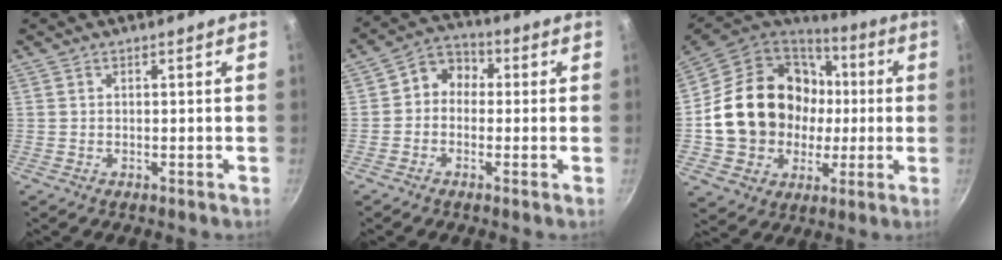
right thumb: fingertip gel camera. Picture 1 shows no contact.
{"total": 6.0, "force": [-0.3, 5.1, 3.2], "torque": [-0.023, 0.023, -0.027]}
{"total": 23.9, "force": [0.9, 20.1, 13.0], "torque": [-0.216, 0.041, 0.036]}